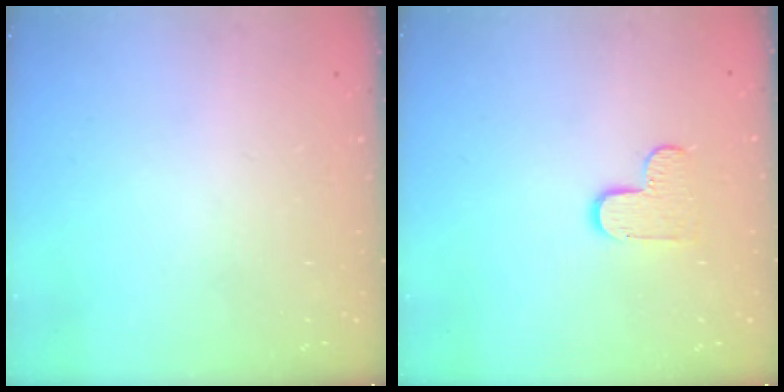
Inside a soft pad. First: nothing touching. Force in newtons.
{"total": 7.5, "press": 7.5, "slide": 0.4}